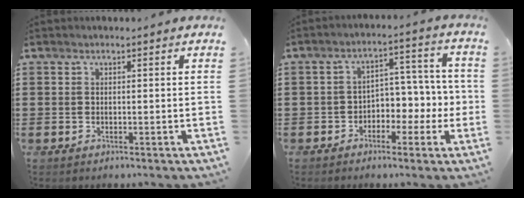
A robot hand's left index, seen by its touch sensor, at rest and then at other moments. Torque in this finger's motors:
{"motor_torque": [0.20, 0.24, 0.19, 0.04]}